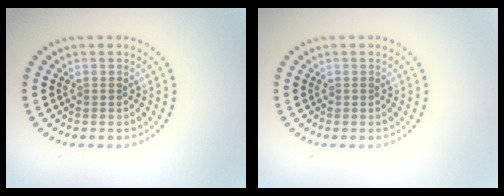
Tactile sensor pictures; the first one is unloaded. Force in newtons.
{"total": 0.0}